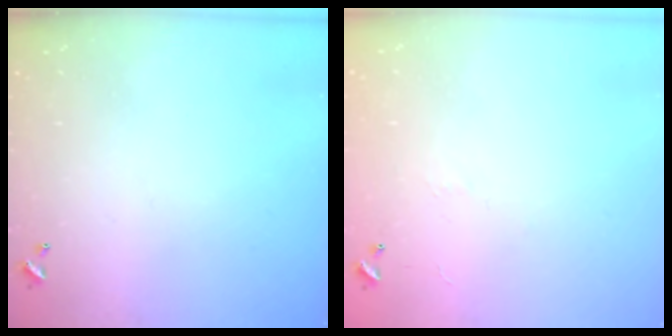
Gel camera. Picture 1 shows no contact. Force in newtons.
{"total": 6.6, "press": 6.6, "slide": 0.7}